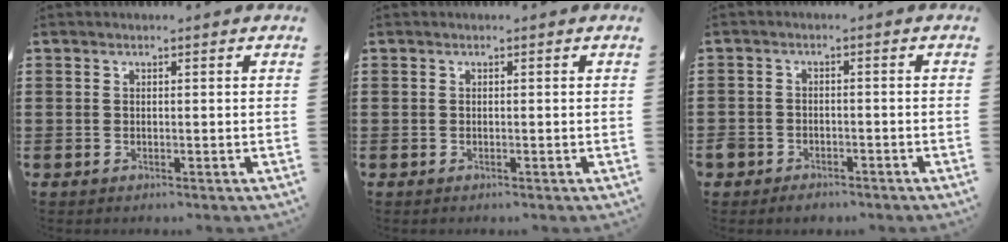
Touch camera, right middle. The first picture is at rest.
{"total": 0.0}
{"total": 2.4, "force": [-2.1, 1.0, 0.0], "torque": [-0.005, 0.002, -0.047]}